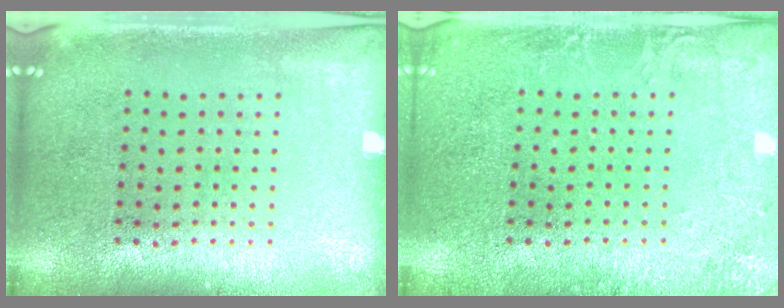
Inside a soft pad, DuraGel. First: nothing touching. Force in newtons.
{"total": 2.1, "press": 2.1, "slide": 0.1}